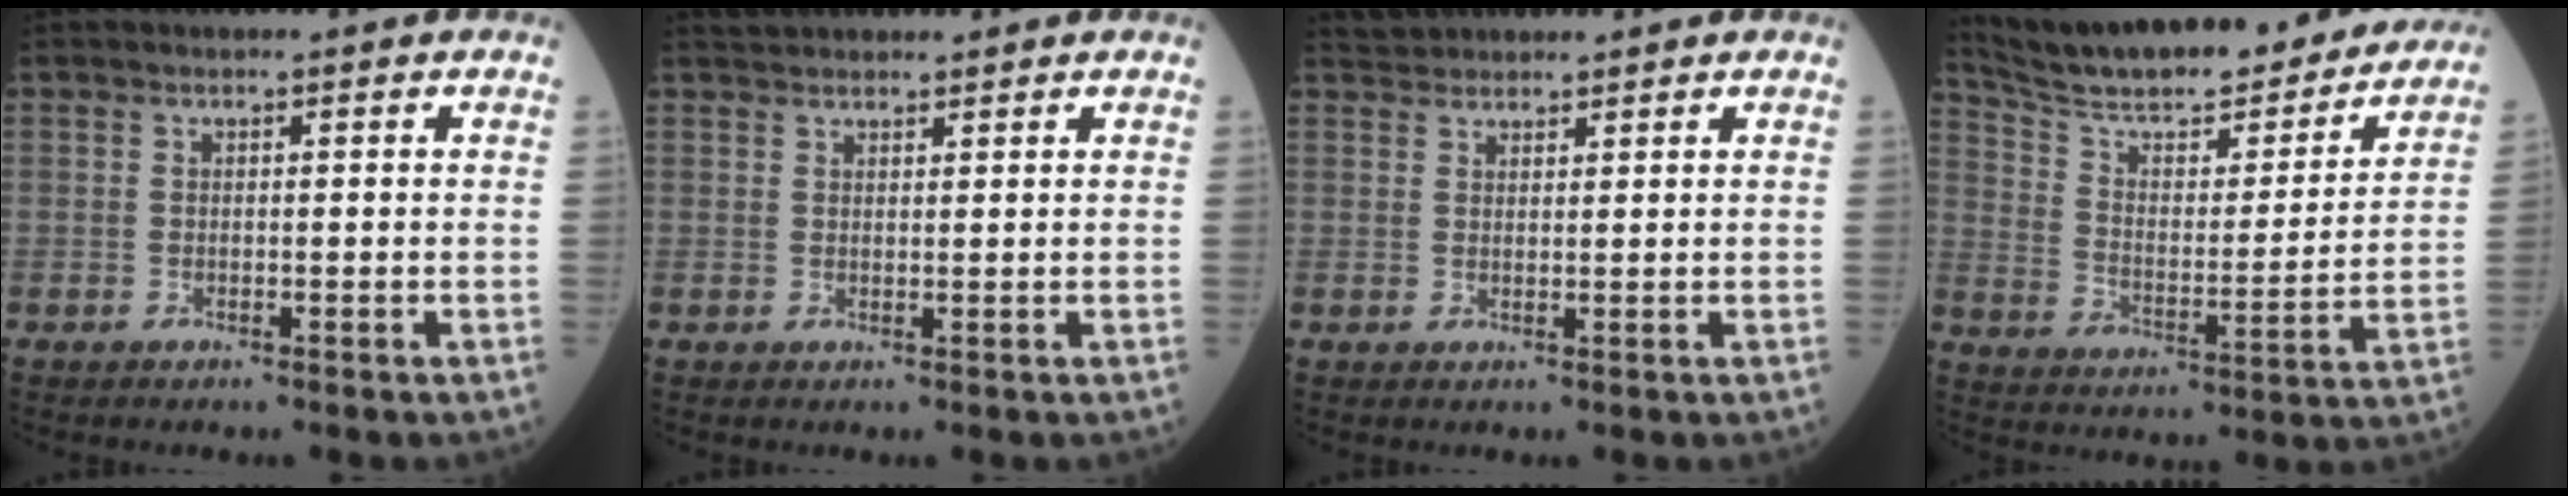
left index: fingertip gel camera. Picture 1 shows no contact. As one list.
[{"total": 4.9, "force": [4.6, 1.1, 1.4], "torque": [-0.010, 0.033, 0.072]}, {"total": 3.9, "force": [3.7, 0.9, 0.5], "torque": [-0.003, 0.034, 0.068]}, {"total": 26.4, "force": [23.4, 4.8, 11.2], "torque": [-0.175, -0.022, 0.329]}]